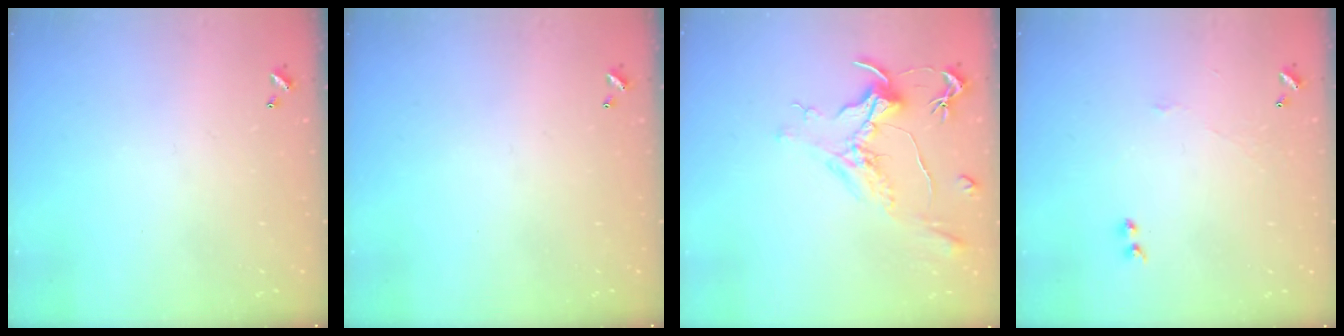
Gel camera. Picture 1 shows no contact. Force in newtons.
{"total": 0.0}
{"total": 1.6, "press": 1.3, "slide": 0.9}
{"total": 3.5, "press": 3.5, "slide": 0.4}